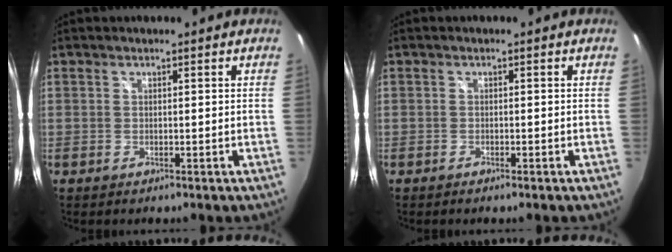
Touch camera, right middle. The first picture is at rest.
{"total": 0.8, "force": [-0.7, 0.1, 0.4], "torque": [-0.008, -0.002, -0.013]}